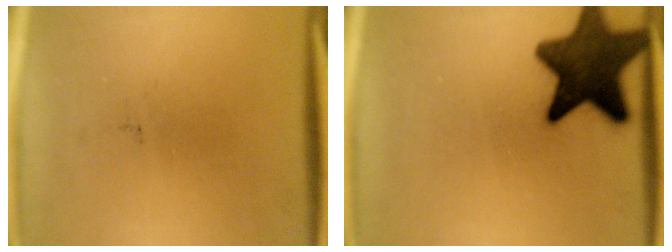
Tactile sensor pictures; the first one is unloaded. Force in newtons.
{"total": 14.1}